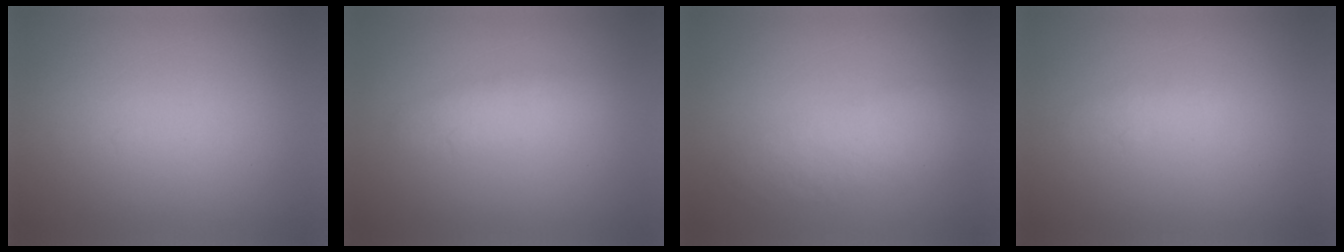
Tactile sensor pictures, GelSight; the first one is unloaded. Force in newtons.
{"total": 2.4}
{"total": 3.0}
{"total": 1.2}